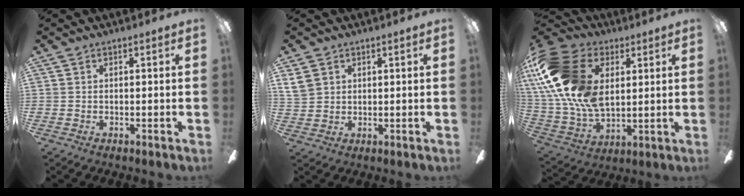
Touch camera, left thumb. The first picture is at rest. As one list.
[{"total": 4.4, "force": [2.1, 3.4, 1.8], "torque": [-0.035, 0.004, 0.043]}, {"total": 22.8, "force": [6.1, 15.0, 16.2], "torque": [-0.369, -0.009, 0.108]}]